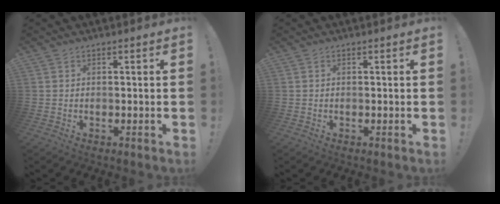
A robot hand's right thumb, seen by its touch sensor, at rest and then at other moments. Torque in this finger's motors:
{"motor_torque": [-0.24, -0.05, -0.16, 0.06, 0.00]}